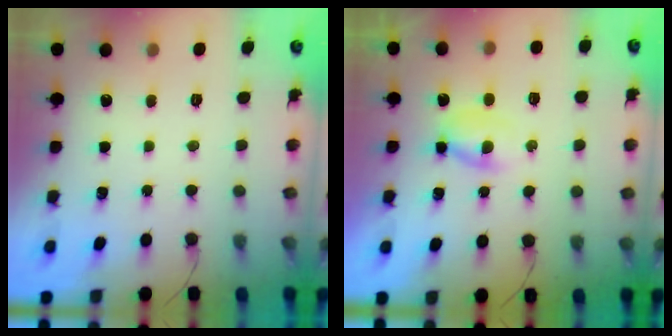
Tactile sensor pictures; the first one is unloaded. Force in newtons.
{"total": 2.1, "press": 1.9, "slide": 0.9}